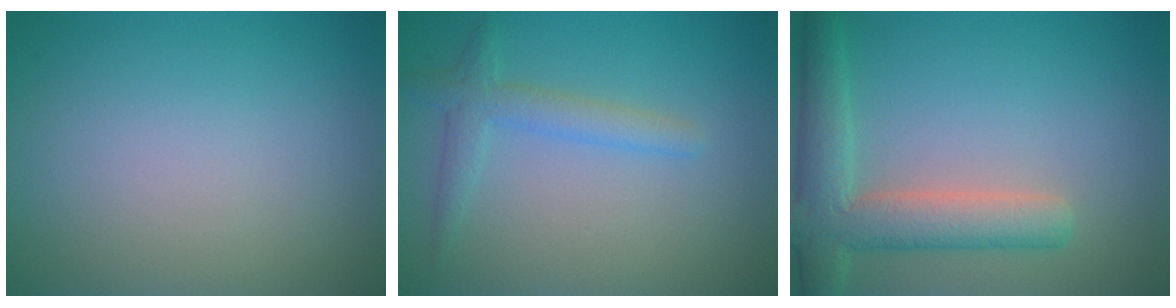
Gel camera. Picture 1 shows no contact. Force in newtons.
{"total": 2.4, "press": 2.4, "slide": 0.2}
{"total": 5.7, "press": 5.7, "slide": 0.6}